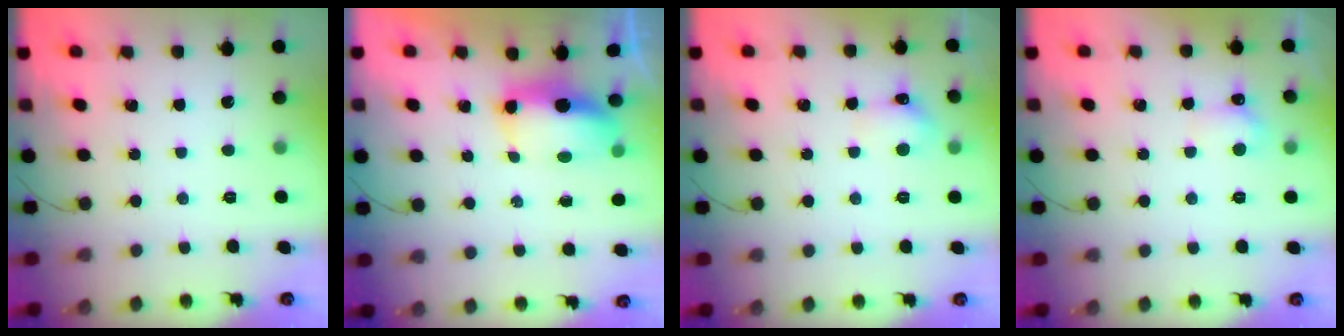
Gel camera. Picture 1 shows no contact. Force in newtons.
{"total": 7.4, "press": 7.4, "slide": 0.6}
{"total": 5.8, "press": 5.6, "slide": 1.6}
{"total": 5.1, "press": 4.9, "slide": 1.3}